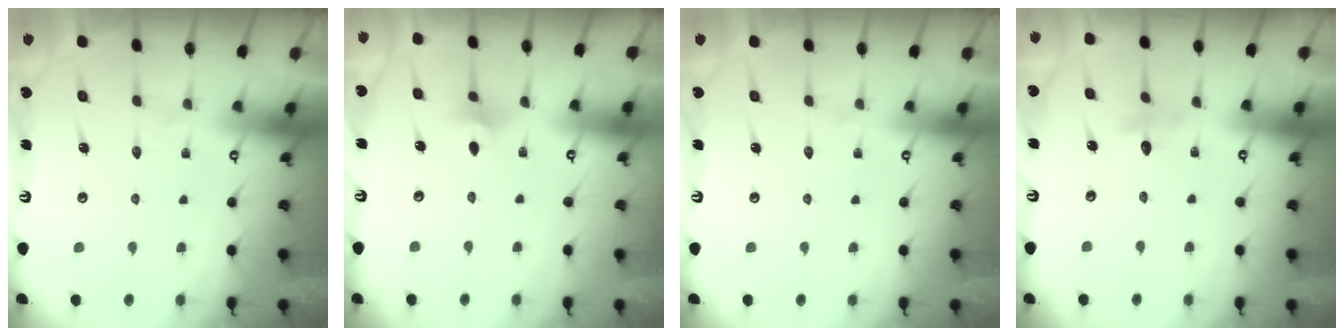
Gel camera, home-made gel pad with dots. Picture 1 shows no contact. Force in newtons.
{"total": 4.6, "press": 4.6, "slide": 0.7}
{"total": 0.0}
{"total": 3.0, "press": 2.9, "slide": 0.3}